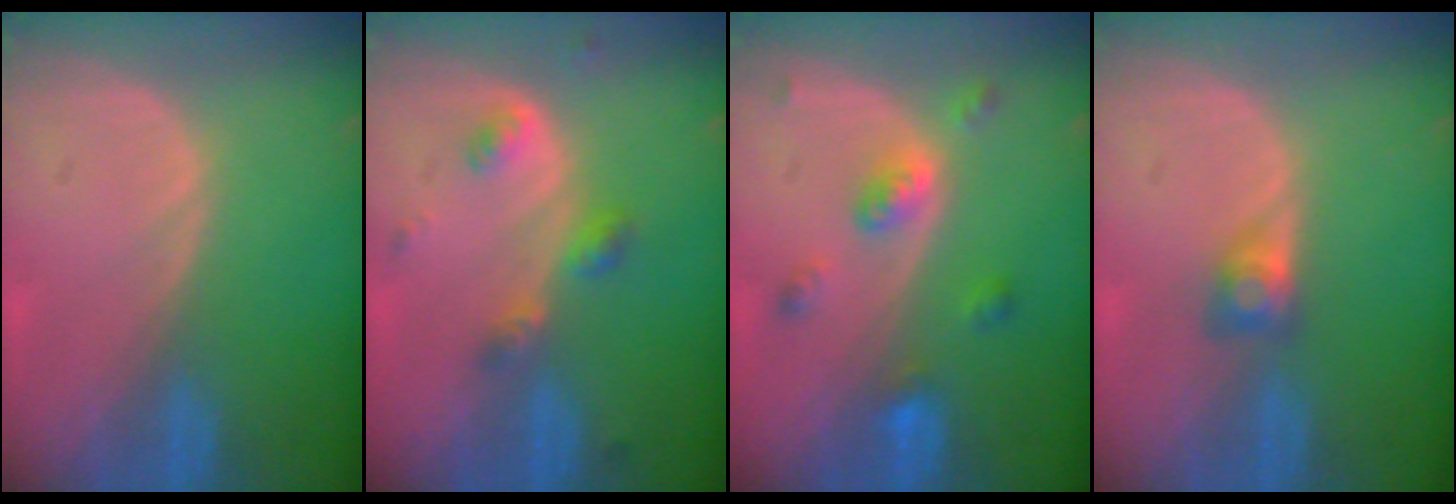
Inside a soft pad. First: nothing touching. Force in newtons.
{"total": 4.4, "press": 4.0, "slide": 1.9}
{"total": 5.2, "press": 4.5, "slide": 2.6}
{"total": 2.7, "press": 2.5, "slide": 1.1}